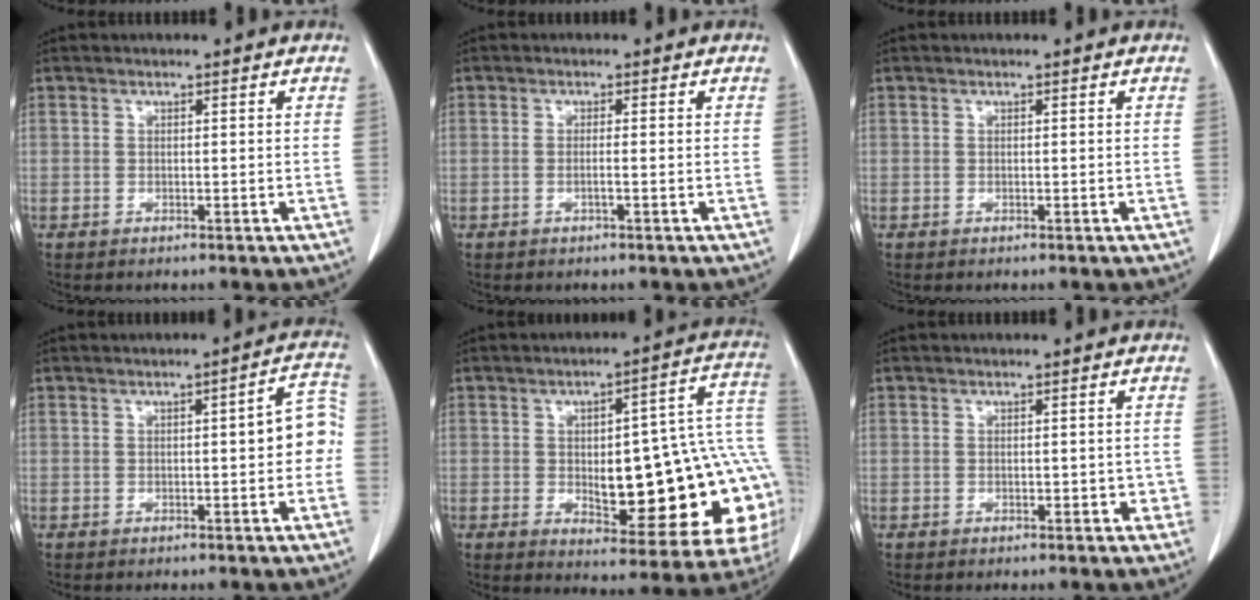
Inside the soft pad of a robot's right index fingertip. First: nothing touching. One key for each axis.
{"total": 1.0, "fx": -0.3, "fy": -0.1, "fz": 0.9, "tx": -0.016, "ty": 0.001, "tz": -0.006}
{"total": 0.0}
{"total": 5.6, "fx": -0.3, "fy": 1.3, "fz": 5.4, "tx": -0.061, "ty": 0.024, "tz": -0.008}
{"total": 22.3, "fx": -1.6, "fy": 6.3, "fz": 21.4, "tx": -0.195, "ty": 0.031, "tz": -0.001}
{"total": 2.0, "fx": -0.4, "fy": 1.5, "fz": 1.3, "tx": -0.008, "ty": 0.014, "tz": -0.002}